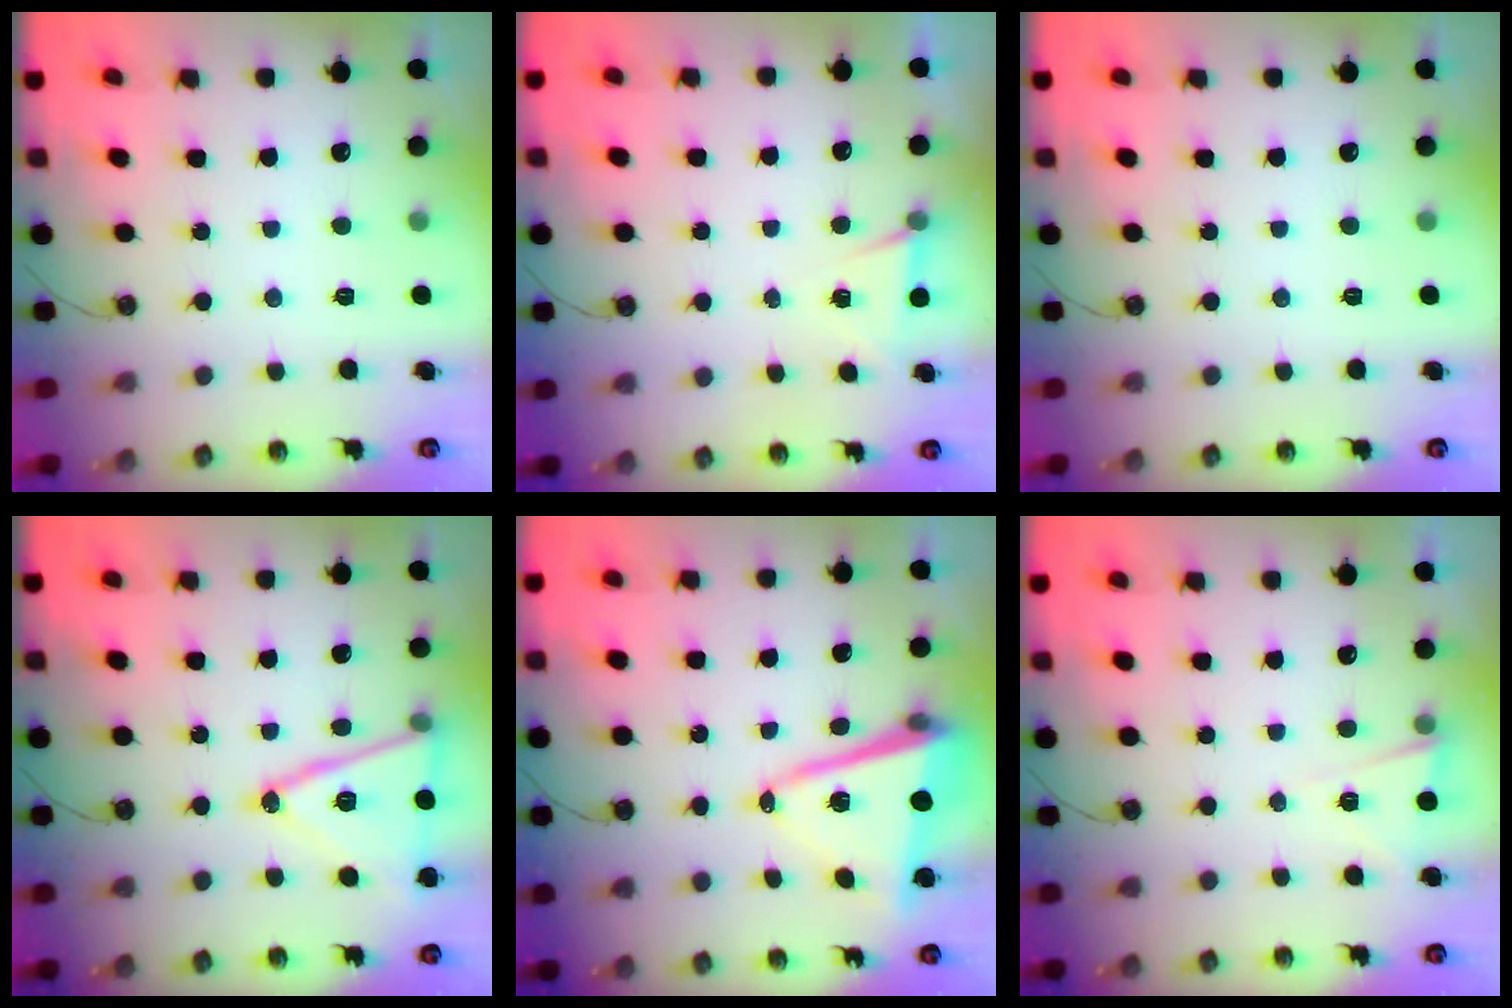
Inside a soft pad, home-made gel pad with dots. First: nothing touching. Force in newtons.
{"total": 4.7, "press": 1.6, "slide": 4.4}
{"total": 0.0}
{"total": 16.8, "press": 16.5, "slide": 3.4}
{"total": 11.9, "press": 11.6, "slide": 2.7}
{"total": 2.8, "press": 2.4, "slide": 1.4}